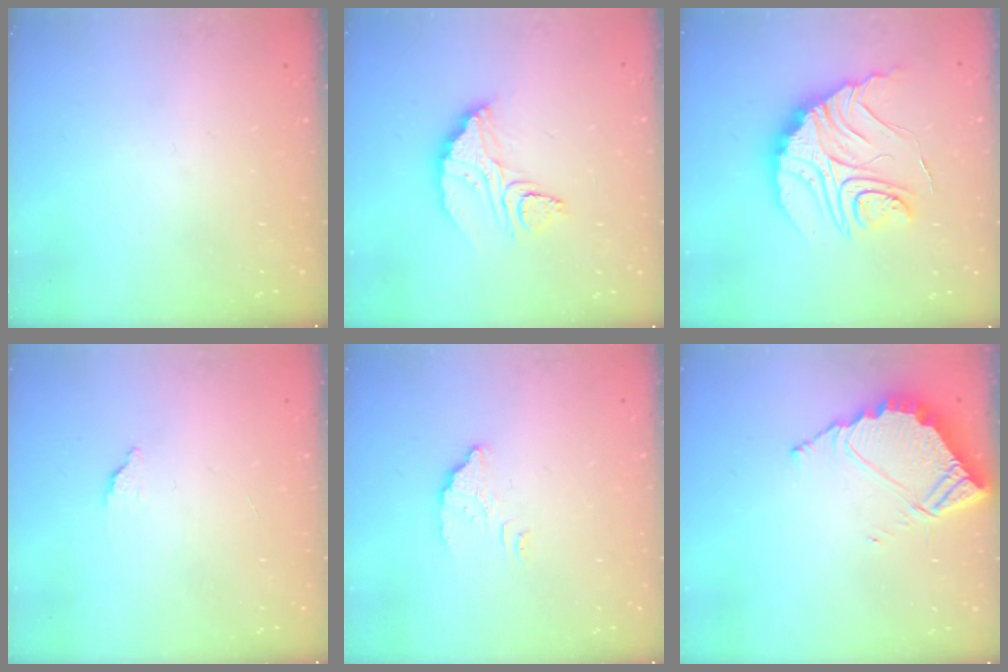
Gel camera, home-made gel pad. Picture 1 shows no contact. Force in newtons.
{"total": 11.0, "press": 11.0, "slide": 0.8}
{"total": 18.3, "press": 18.3, "slide": 1.5}
{"total": 1.7, "press": 1.7, "slide": 0.1}
{"total": 2.7, "press": 2.7, "slide": 0.2}
{"total": 6.6, "press": 6.6, "slide": 0.3}